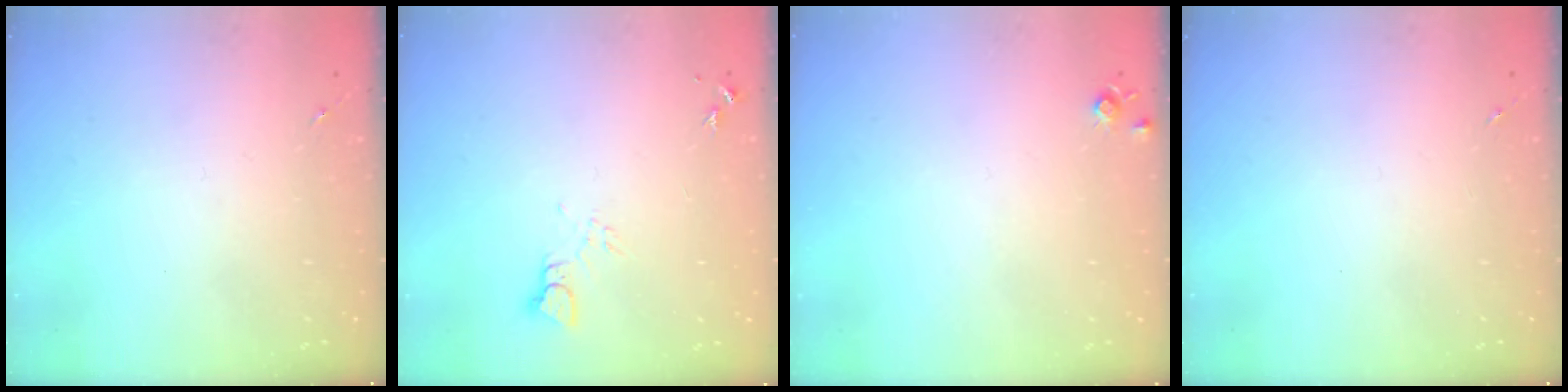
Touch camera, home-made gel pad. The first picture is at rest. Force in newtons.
{"total": 4.4, "press": 4.4, "slide": 0.4}
{"total": 5.1, "press": 5.1, "slide": 0.7}
{"total": 0.0}